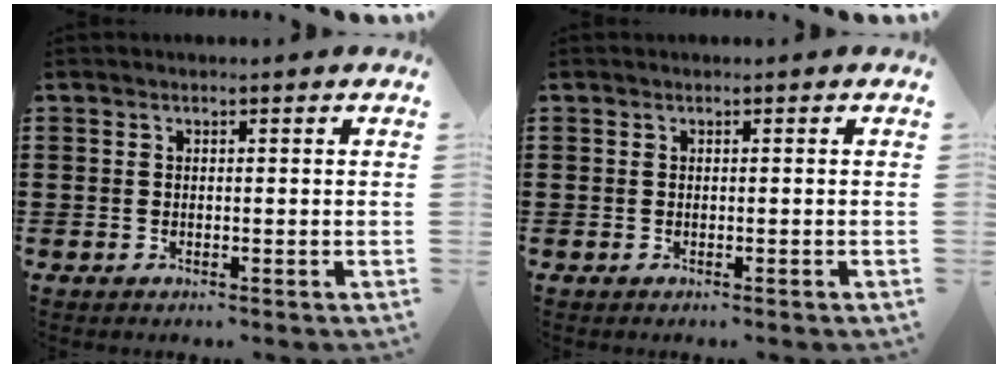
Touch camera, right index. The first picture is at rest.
{"total": 0.0}